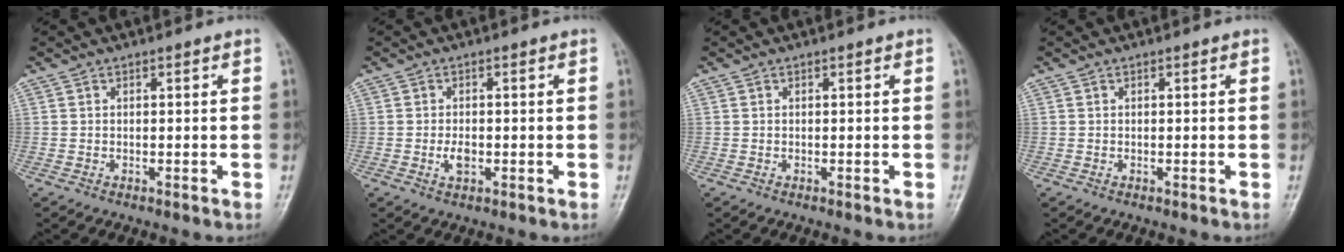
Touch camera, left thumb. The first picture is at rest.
{"total": 2.4, "force": [-0.5, 1.4, 1.9], "torque": [-0.035, -0.001, -0.010]}
{"total": 0.0}
{"total": 0.0}